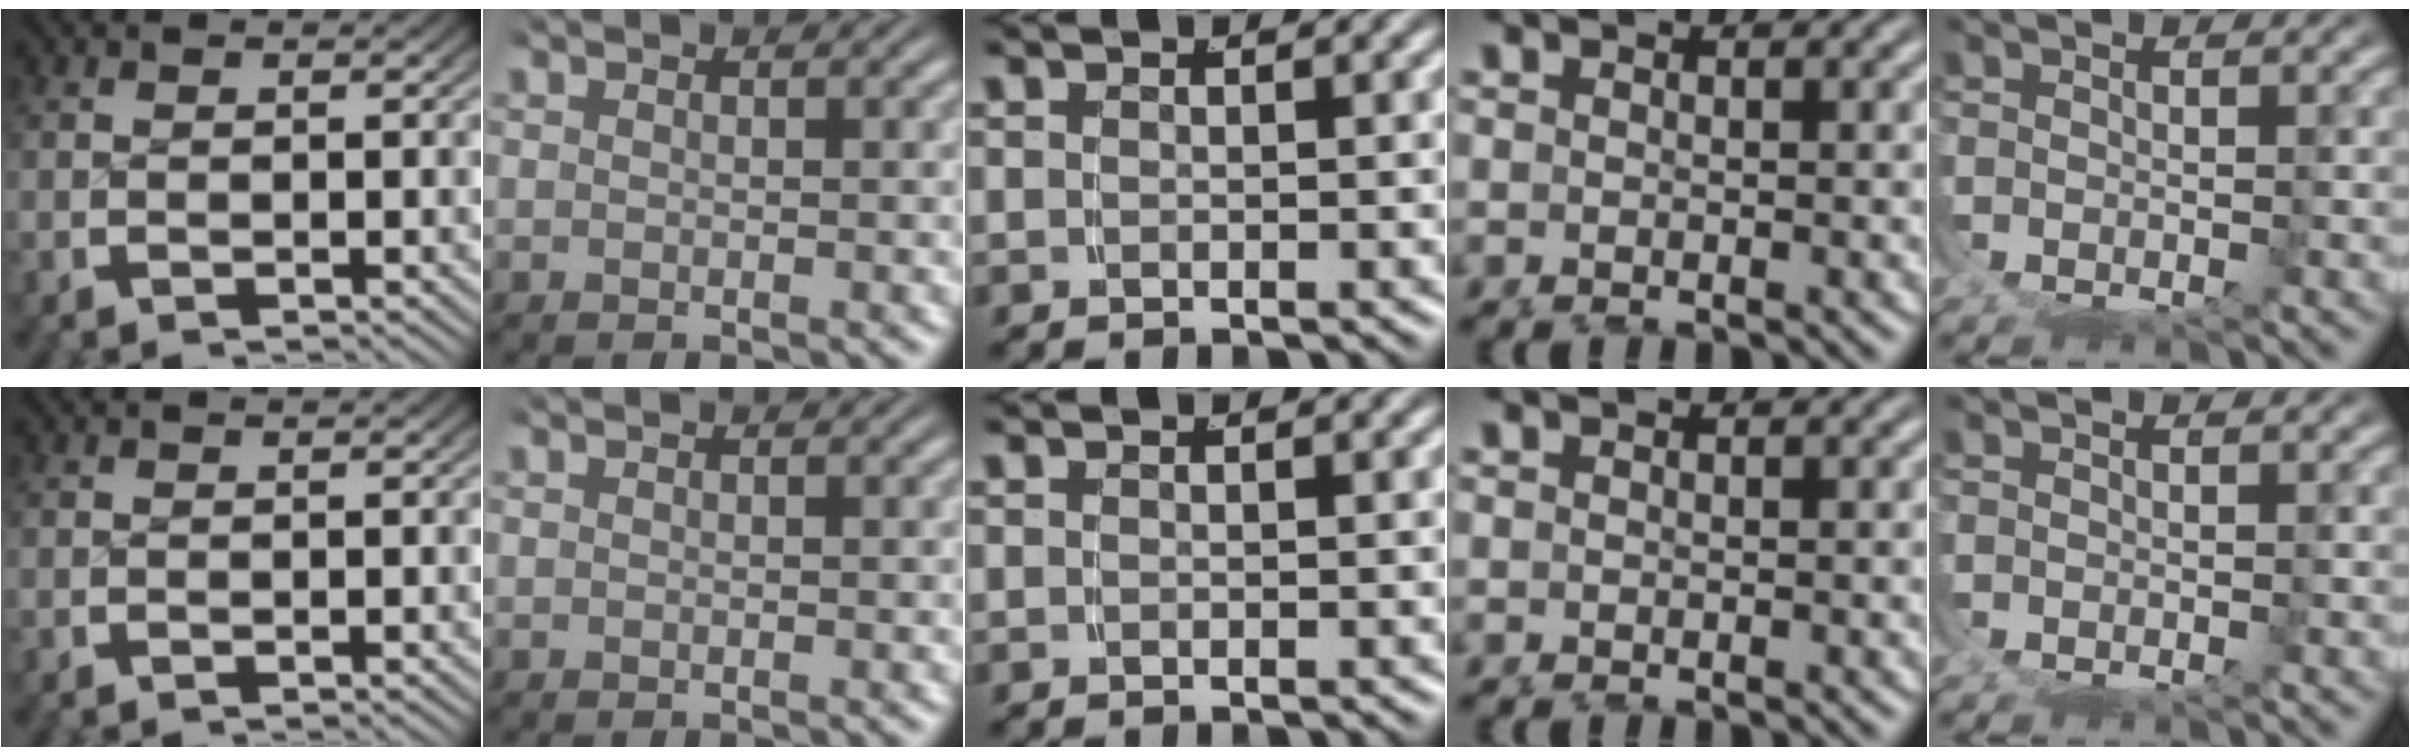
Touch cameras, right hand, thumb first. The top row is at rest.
{}